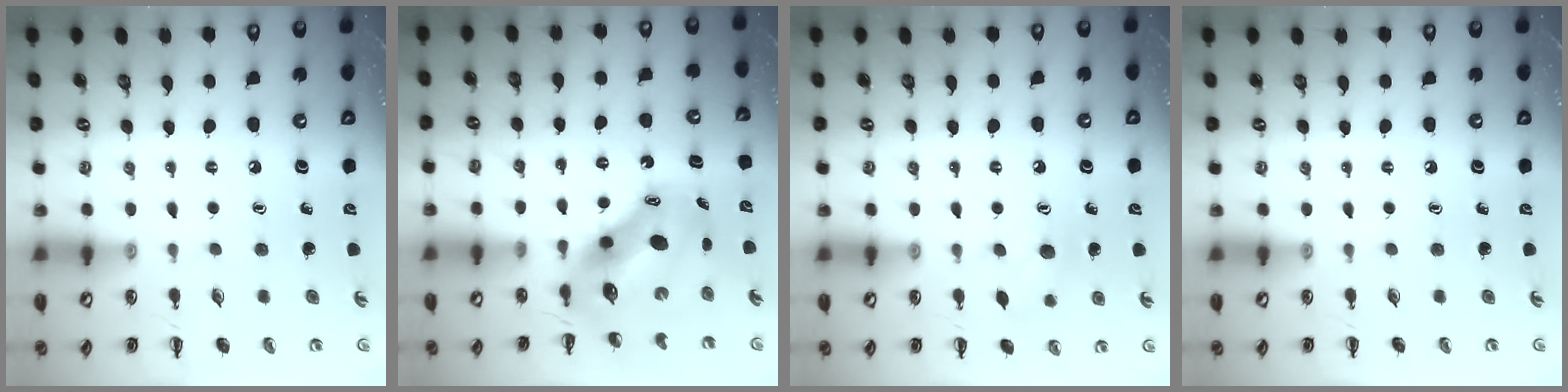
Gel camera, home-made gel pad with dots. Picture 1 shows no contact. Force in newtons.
{"total": 10.1, "press": 9.7, "slide": 2.7}
{"total": 7.8, "press": 7.6, "slide": 1.9}
{"total": 0.0}